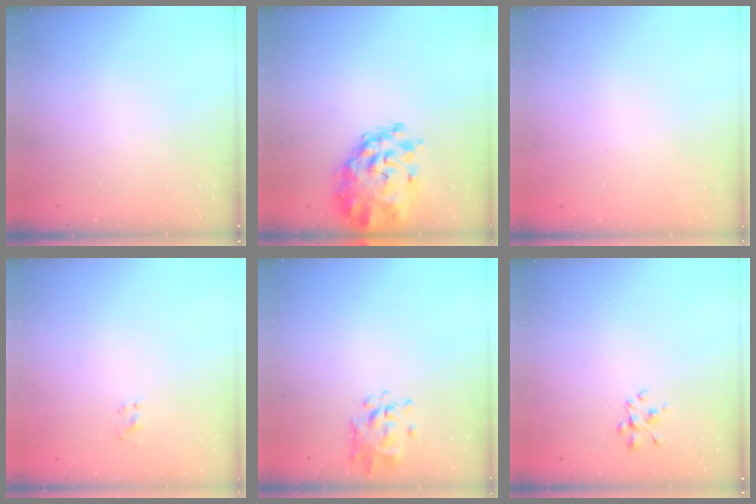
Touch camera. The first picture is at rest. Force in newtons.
{"total": 3.8, "press": 3.6, "slide": 1.2}
{"total": 1.7, "press": 1.7, "slide": 0.2}
{"total": 1.6, "press": 1.4, "slide": 0.9}
{"total": 1.3, "press": 1.2, "slide": 0.4}
{"total": 2.8, "press": 2.7, "slide": 0.7}